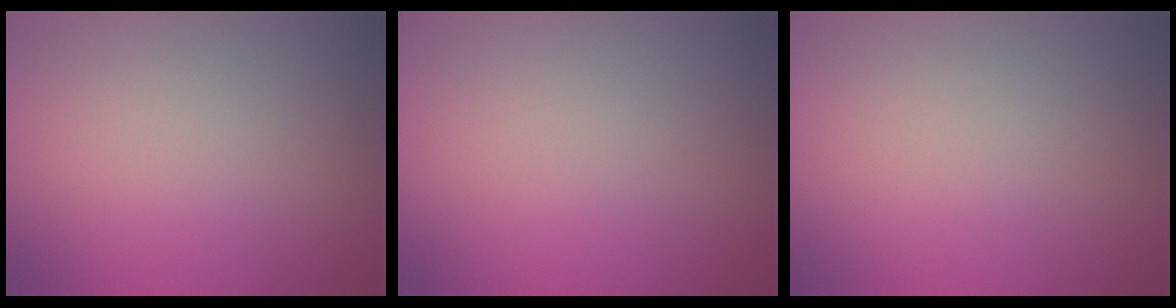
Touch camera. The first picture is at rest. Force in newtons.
{"total": 0.0}
{"total": 0.0}